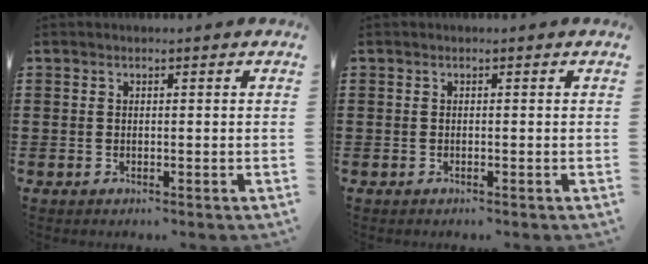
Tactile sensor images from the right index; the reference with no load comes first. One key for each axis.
{"total": 0.0}